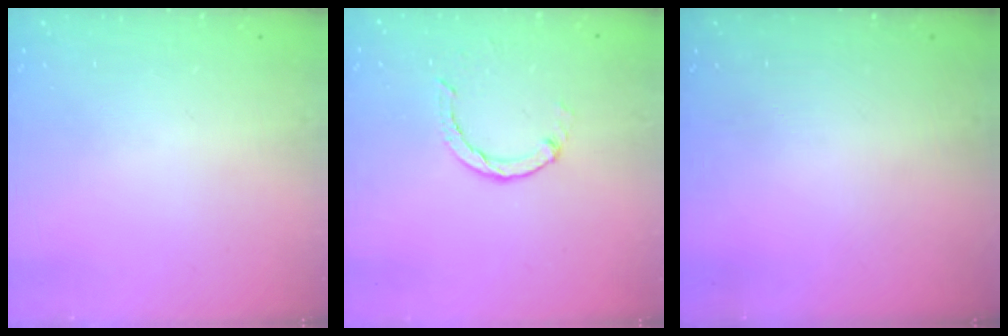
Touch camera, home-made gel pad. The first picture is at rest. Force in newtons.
{"total": 1.8, "press": 1.8, "slide": 0.2}
{"total": 0.0}